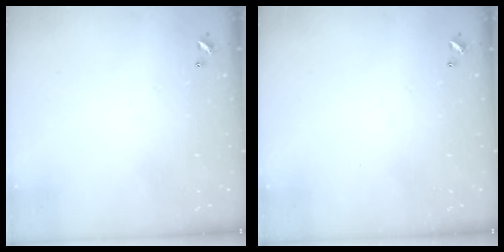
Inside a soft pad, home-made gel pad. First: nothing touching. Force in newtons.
{"total": 0.0}